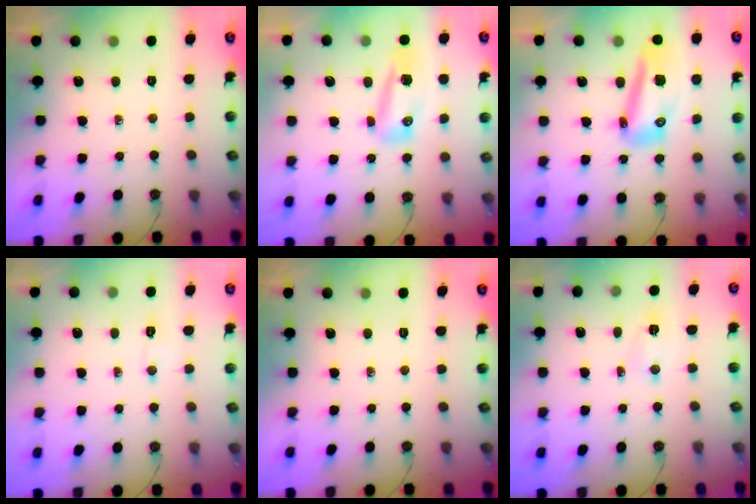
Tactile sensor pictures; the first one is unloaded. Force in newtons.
{"total": 12.0, "press": 10.2, "slide": 6.4}
{"total": 12.9, "press": 12.8, "slide": 1.3}
{"total": 4.2, "press": 3.9, "slide": 1.5}
{"total": 0.0}
{"total": 3.7, "press": 3.7, "slide": 0.6}